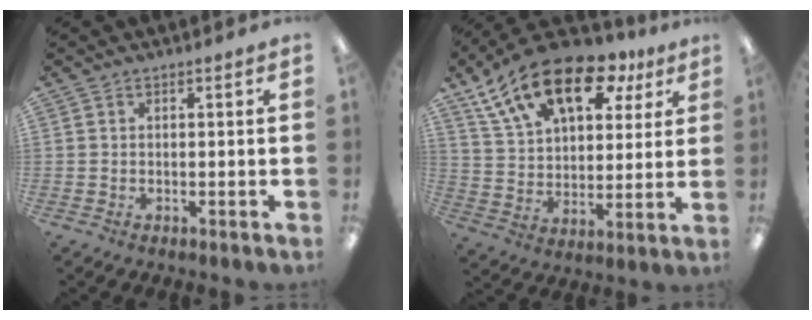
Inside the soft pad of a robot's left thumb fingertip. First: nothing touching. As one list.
[{"total": 20.3, "force": [11.9, 10.7, 12.4], "torque": [-0.218, -0.047, 0.210]}]